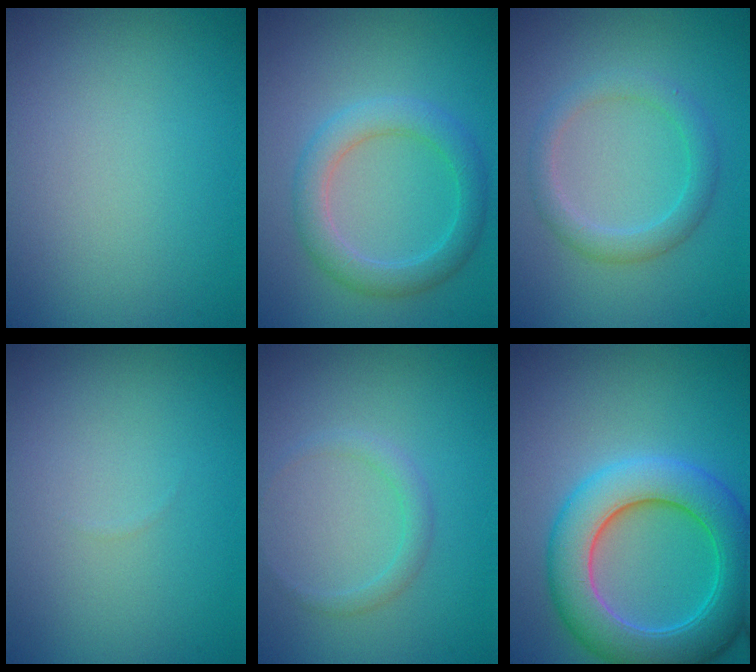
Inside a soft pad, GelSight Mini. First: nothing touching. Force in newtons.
{"total": 3.5, "press": 3.5, "slide": 0.2}
{"total": 2.5, "press": 2.5, "slide": 0.2}
{"total": 0.0}
{"total": 1.3, "press": 1.3, "slide": 0.1}
{"total": 7.9, "press": 7.9, "slide": 0.3}